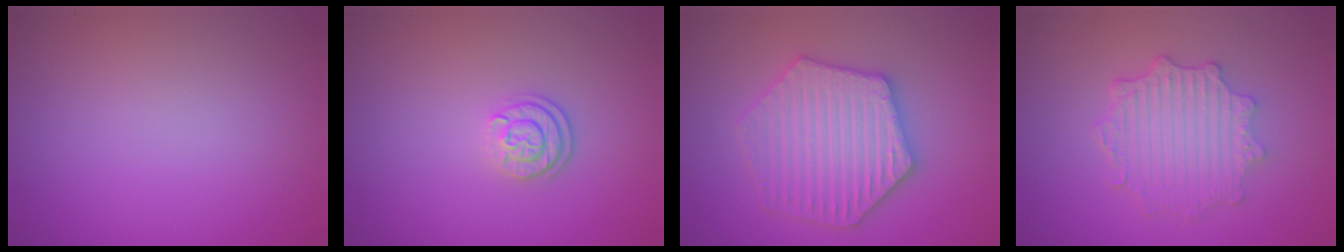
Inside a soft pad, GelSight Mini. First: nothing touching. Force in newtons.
{"total": 2.4, "press": 1.9, "slide": 1.5}
{"total": 6.2, "press": 6.1, "slide": 1.1}
{"total": 4.6, "press": 3.7, "slide": 2.7}